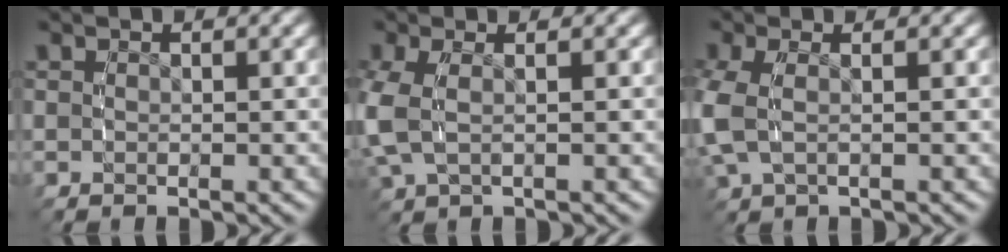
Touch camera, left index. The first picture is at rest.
{"total": 3.1, "force": [0.2, 1.8, 2.5], "torque": [-0.079, -0.006, 0.011]}
{"total": 2.8, "force": [0.2, 1.5, 2.3], "torque": [-0.076, -0.007, 0.010]}